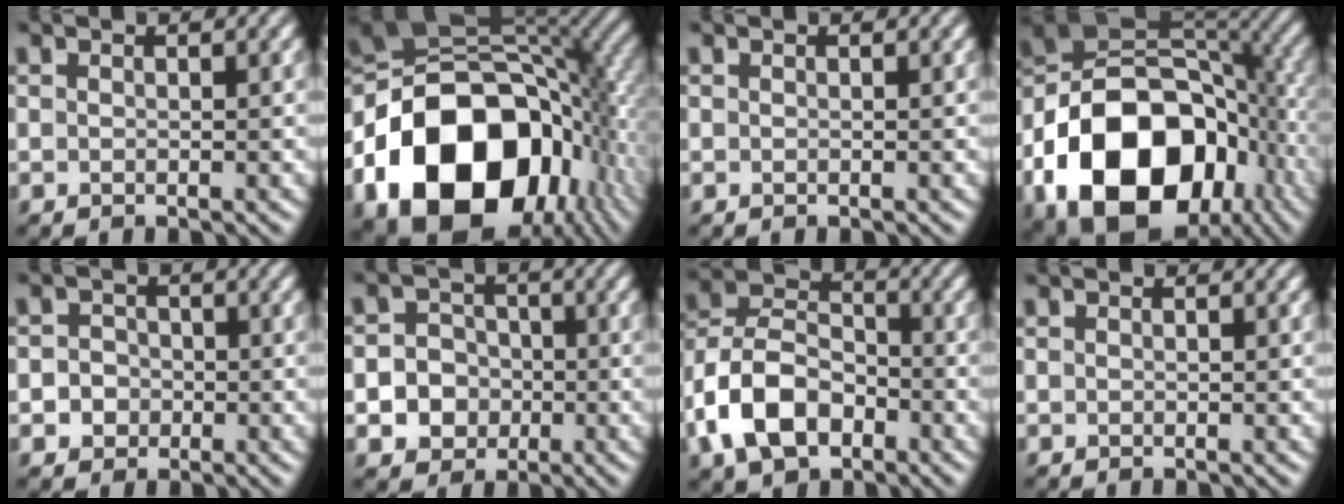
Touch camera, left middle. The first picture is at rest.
{"total": 20.2, "force": [-6.8, 14.0, 12.8], "torque": [-0.256, -0.025, -0.108]}
{"total": 0.0}
{"total": 17.8, "force": [-6.6, 12.4, 11.1], "torque": [-0.206, -0.016, -0.114]}
{"total": 2.6, "force": [-0.4, 2.4, 0.8], "torque": [0.011, 0.006, -0.020]}
{"total": 5.8, "force": [-1.6, 5.4, 1.7], "torque": [-0.009, 0.007, -0.048]}
{"total": 9.2, "force": [-3.8, 6.1, 5.7], "torque": [-0.114, 0.004, -0.086]}
{"total": 0.0}